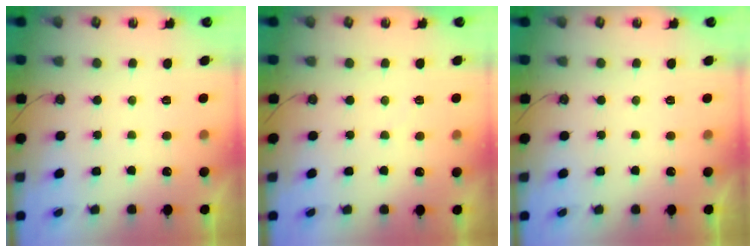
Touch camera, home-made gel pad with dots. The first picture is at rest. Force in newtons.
{"total": 2.0, "press": 2.0, "slide": 0.3}
{"total": 0.0}